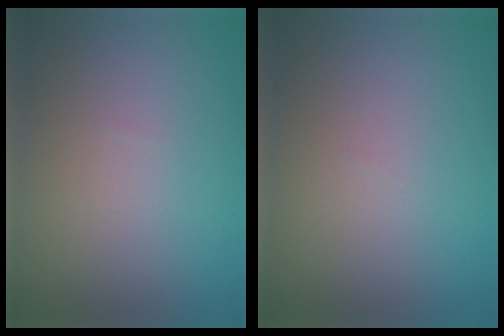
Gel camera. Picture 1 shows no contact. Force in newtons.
{"total": 0.0}